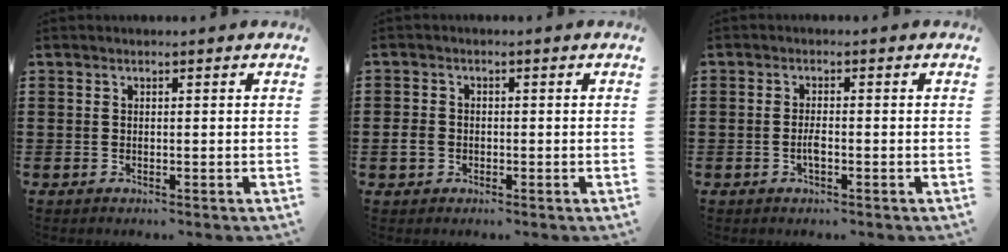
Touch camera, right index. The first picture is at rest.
{"total": 2.5, "force": [-0.6, 2.0, 1.3], "torque": [-0.036, 0.001, -0.014]}
{"total": 2.2, "force": [-0.7, 0.6, 2.0], "torque": [-0.045, 0.000, -0.015]}